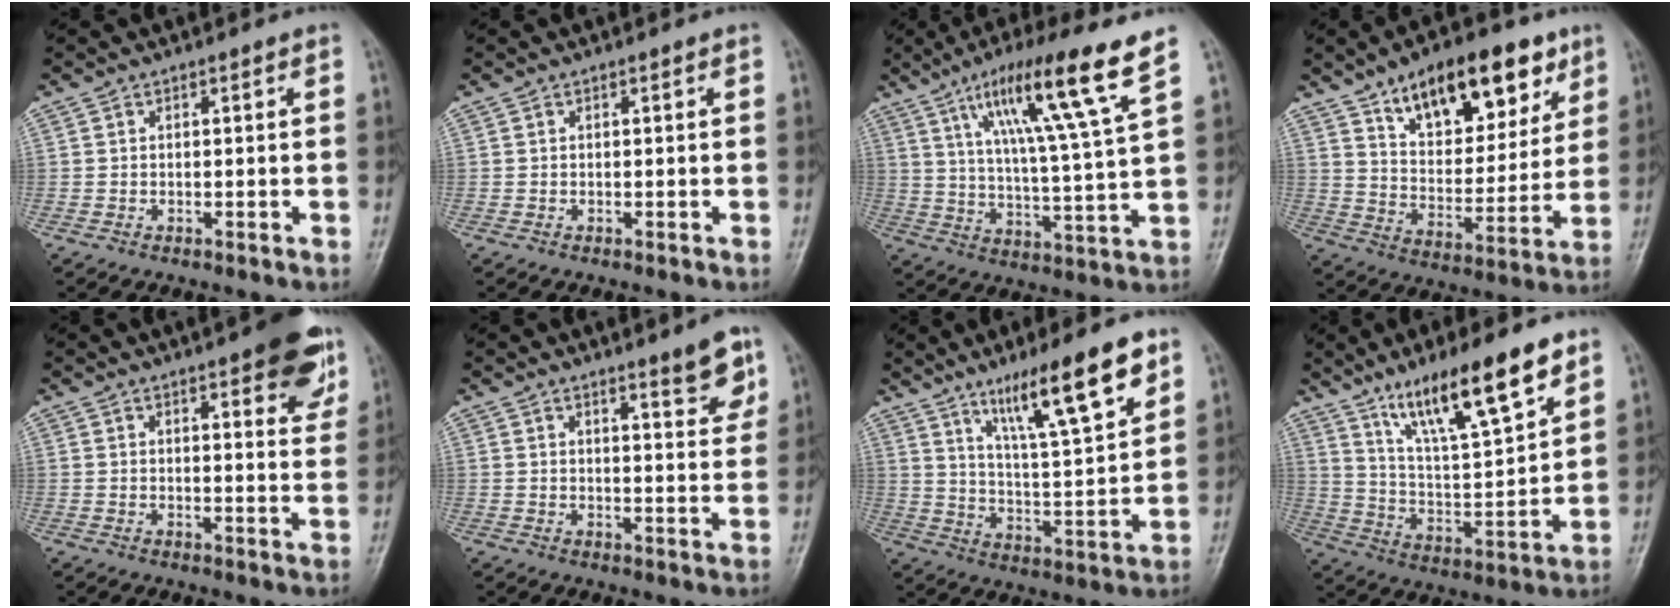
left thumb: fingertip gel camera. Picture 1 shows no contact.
{"total": 0.0}
{"total": 16.7, "force": [9.1, 0.7, 13.9], "torque": [-0.234, -0.036, 0.153]}
{"total": 19.6, "force": [11.3, 9.4, 12.9], "torque": [-0.141, -0.046, 0.184]}
{"total": 11.1, "force": [6.5, 3.5, 8.2], "torque": [-0.070, -0.025, 0.077]}
{"total": 6.3, "force": [4.2, 1.3, 4.5], "torque": [-0.048, -0.028, 0.054]}
{"total": 16.6, "force": [9.9, 2.7, 13.0], "torque": [-0.200, -0.046, 0.172]}
{"total": 17.7, "force": [11.4, 3.7, 13.0], "torque": [-0.201, -0.051, 0.208]}